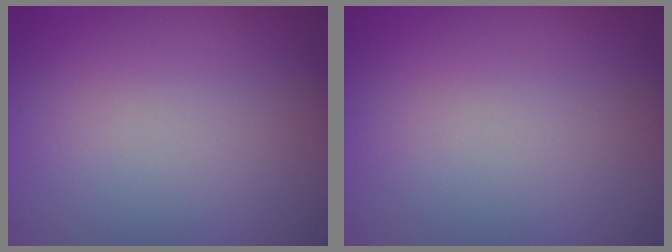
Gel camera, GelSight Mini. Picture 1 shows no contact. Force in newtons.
{"total": 0.0}